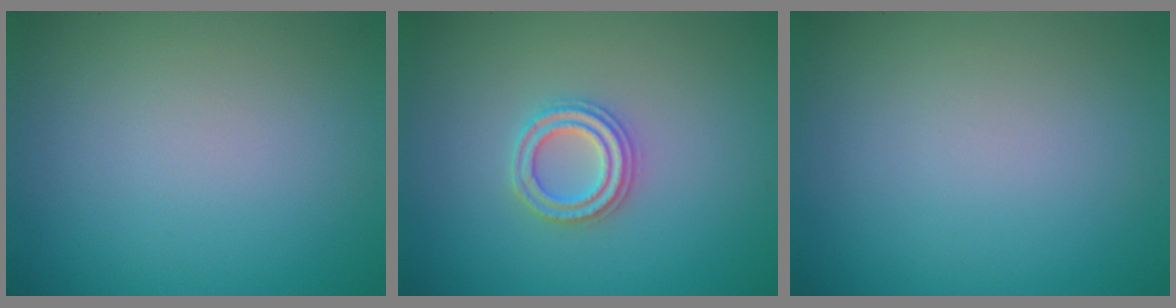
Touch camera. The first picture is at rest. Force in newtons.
{"total": 2.4, "press": 2.3, "slide": 0.5}
{"total": 0.0}